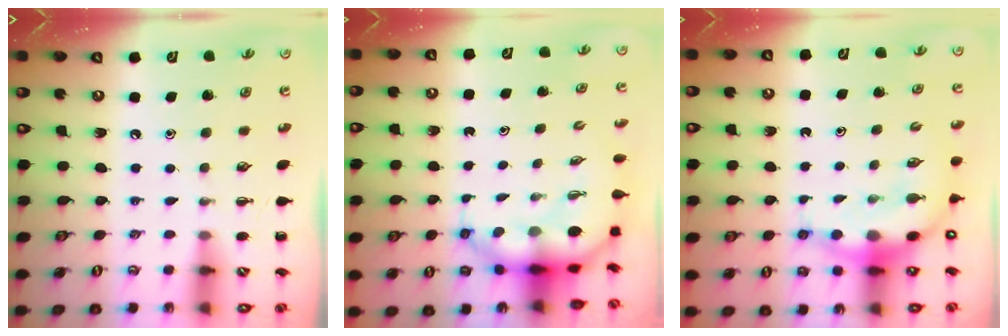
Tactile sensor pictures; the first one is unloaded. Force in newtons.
{"total": 7.0, "press": 6.7, "slide": 2.0}
{"total": 8.7, "press": 8.5, "slide": 1.9}